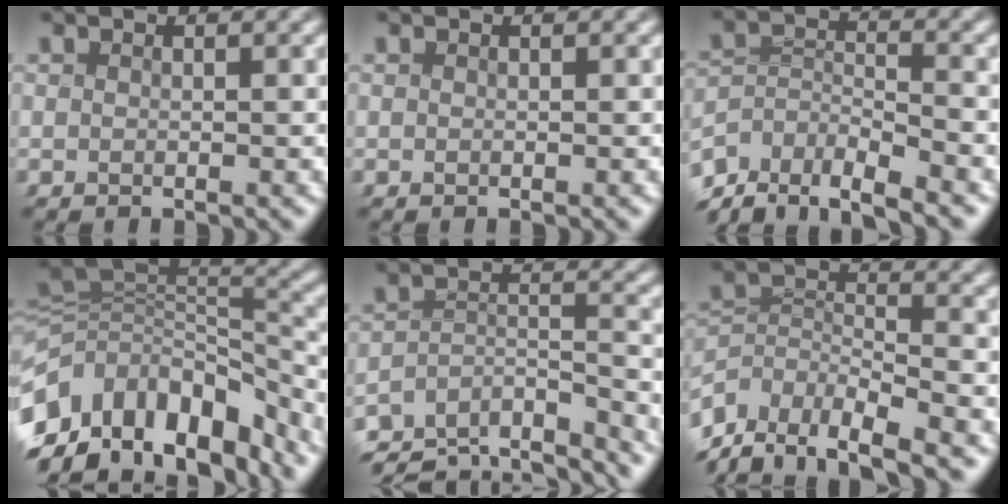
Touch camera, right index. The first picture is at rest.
{"total": 0.0}
{"total": 8.0, "force": [-5.6, 4.6, 3.4], "torque": [-0.069, -0.026, -0.093]}
{"total": 16.1, "force": [-7.0, 11.1, 9.3], "torque": [-0.189, -0.032, -0.106]}
{"total": 11.2, "force": [-8.7, 5.3, 4.7], "torque": [-0.069, -0.032, -0.134]}
{"total": 9.3, "force": [-5.3, 6.0, 4.7], "torque": [-0.097, -0.032, -0.084]}